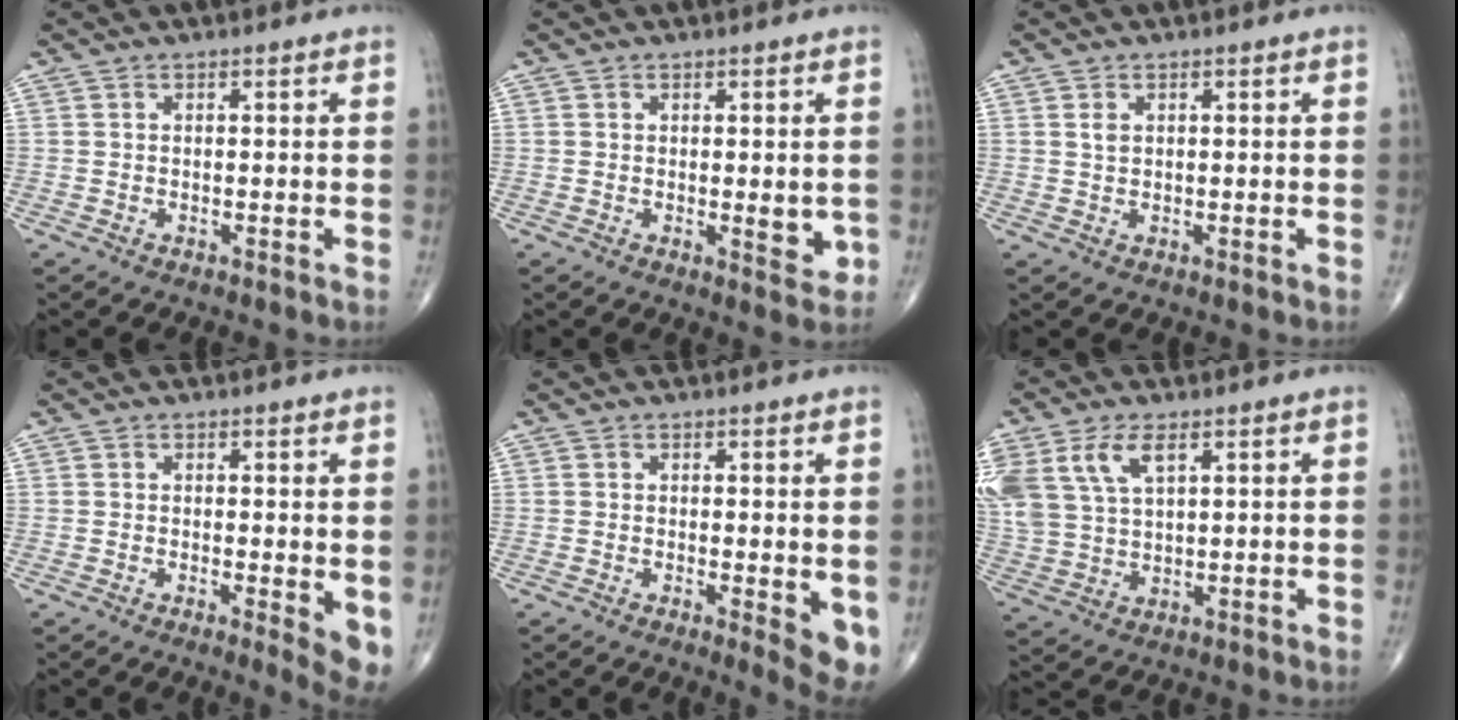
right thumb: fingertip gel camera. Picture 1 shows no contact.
{"total": 3.9, "force": [-0.4, 1.6, 3.5], "torque": [-0.040, -0.010, -0.002]}
{"total": 1.4, "force": [0.5, 1.0, 0.9], "torque": [-0.014, 0.001, 0.013]}
{"total": 4.6, "force": [-0.1, 1.2, 4.4], "torque": [-0.060, -0.013, -0.004]}
{"total": 5.2, "force": [-0.5, 1.5, 4.9], "torque": [-0.065, -0.015, -0.008]}
{"total": 12.4, "force": [5.5, 6.9, 8.7], "torque": [-0.199, -0.004, 0.118]}